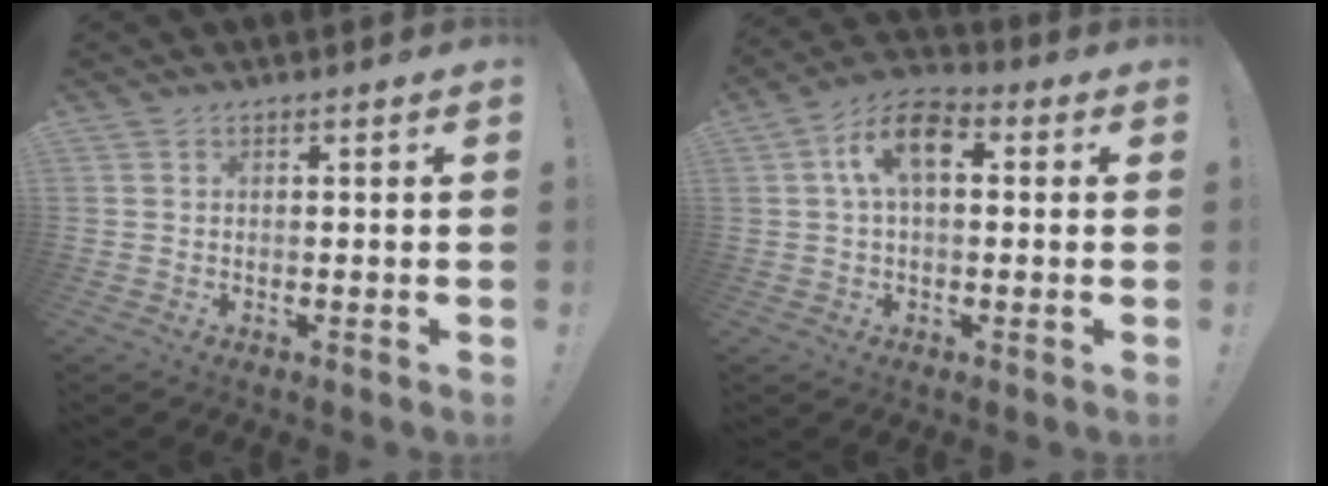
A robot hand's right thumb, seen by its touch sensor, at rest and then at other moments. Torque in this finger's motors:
{"motor_torque": [1.23, 2.45, 1.24, 0.05, 0.04]}